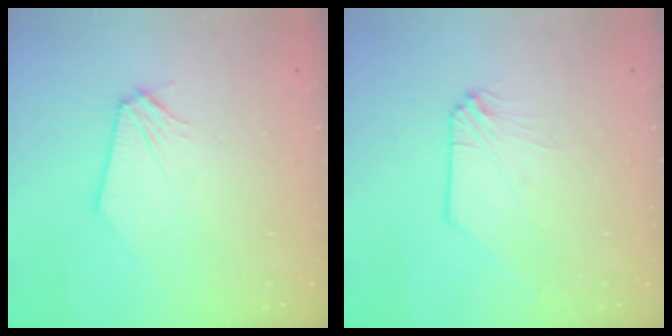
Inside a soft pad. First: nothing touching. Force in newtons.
{"total": 0.7, "press": 0.7, "slide": 0.0}